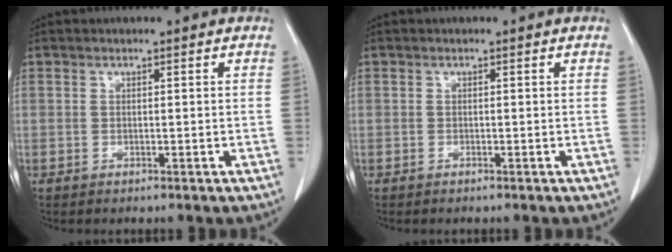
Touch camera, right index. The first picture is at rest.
{"total": 0.0}